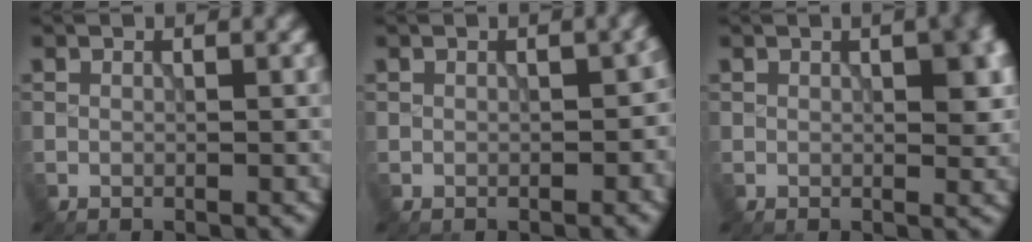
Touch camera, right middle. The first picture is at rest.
{"total": 3.3, "force": [-0.1, 1.8, 2.7], "torque": [-0.028, -0.005, 0.003]}
{"total": 4.4, "force": [0.8, 1.8, 3.9], "torque": [-0.041, 0.004, 0.014]}